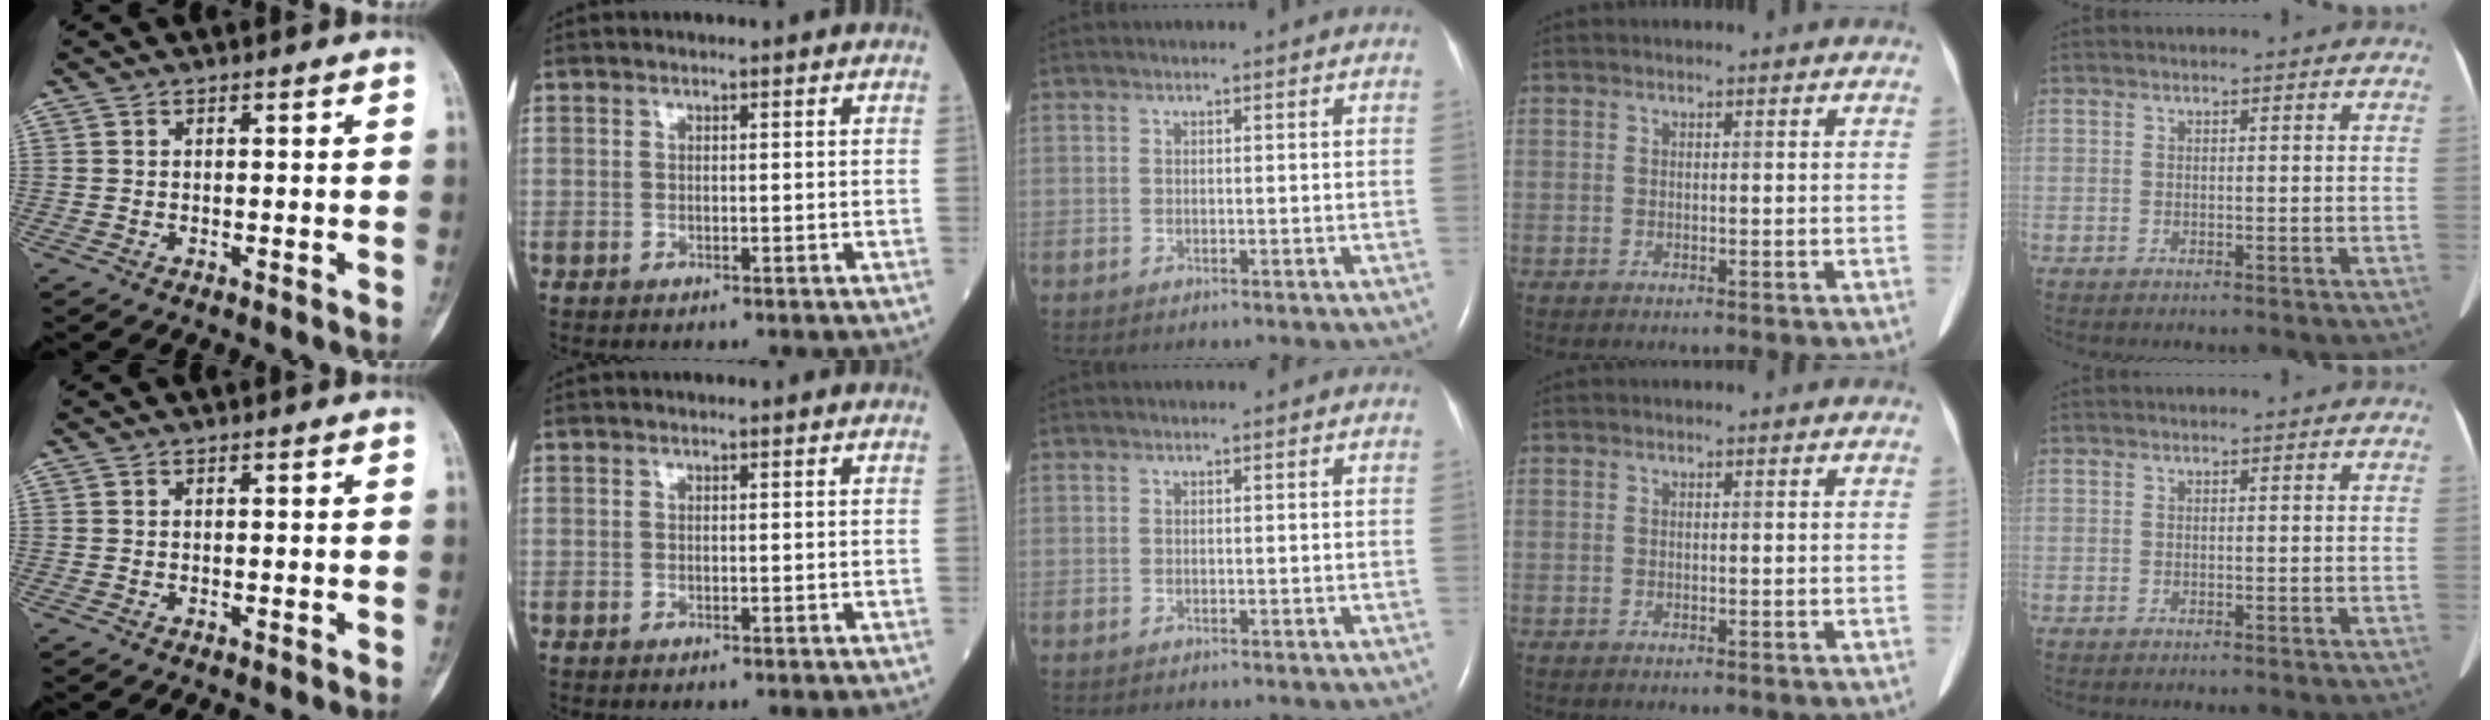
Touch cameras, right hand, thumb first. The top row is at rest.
{}